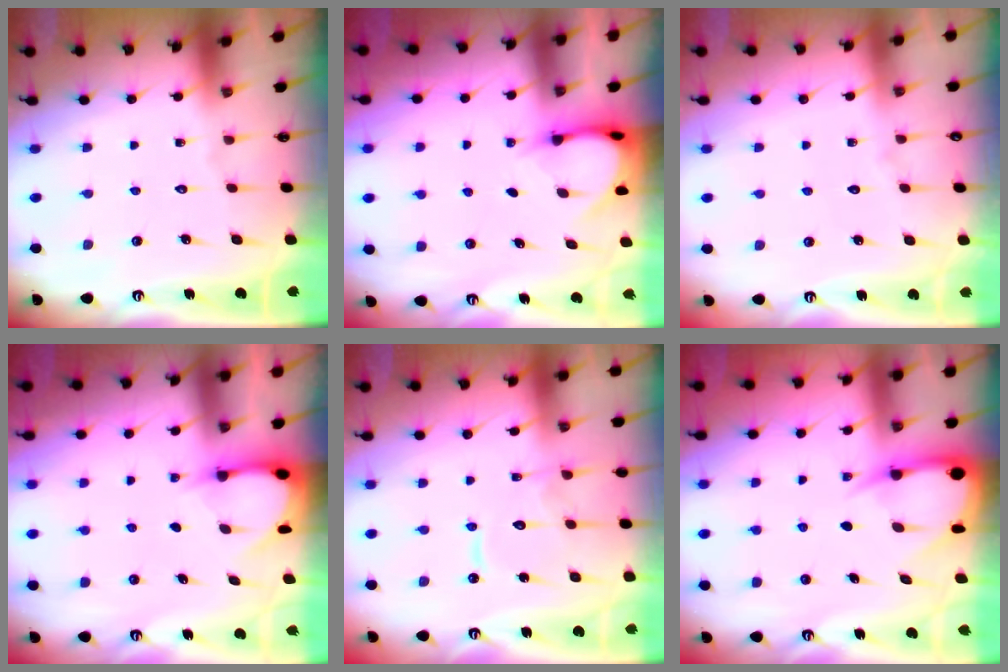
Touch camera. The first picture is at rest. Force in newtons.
{"total": 3.9, "press": 3.9, "slide": 0.3}
{"total": 3.4, "press": 3.4, "slide": 0.2}
{"total": 3.1, "press": 3.1, "slide": 0.4}
{"total": 10.8, "press": 10.7, "slide": 1.1}
{"total": 5.5, "press": 5.5, "slide": 0.8}